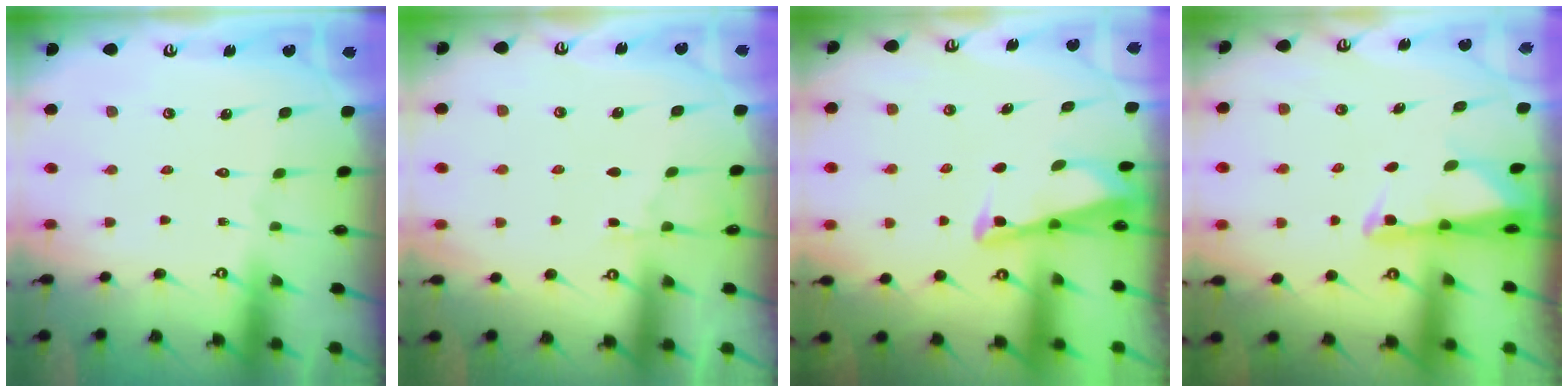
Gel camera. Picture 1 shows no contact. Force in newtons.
{"total": 2.9, "press": 2.9, "slide": 0.4}
{"total": 2.7, "press": 2.7, "slide": 0.3}
{"total": 2.7, "press": 2.6, "slide": 0.5}